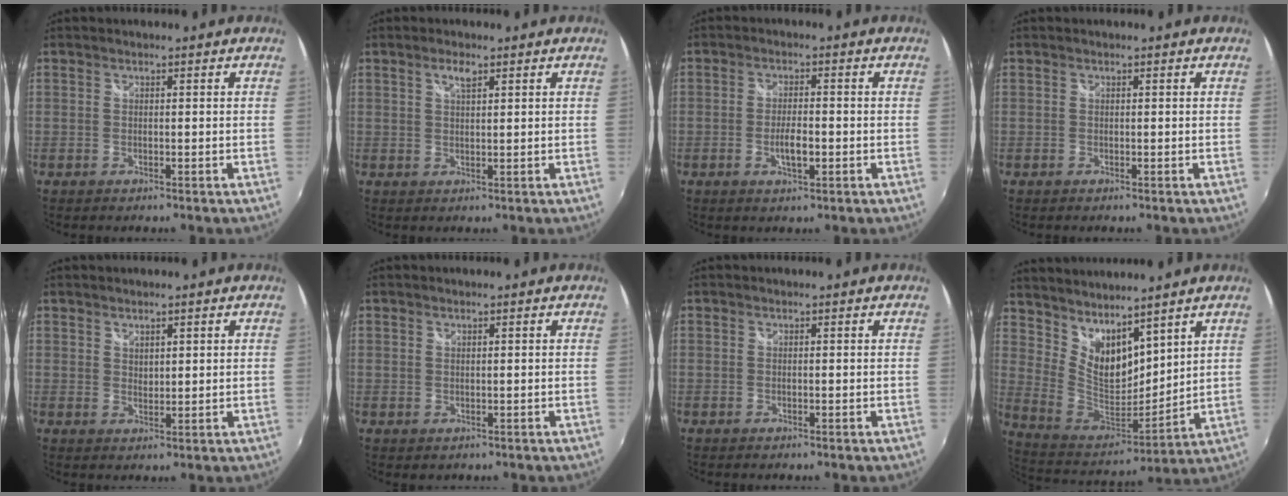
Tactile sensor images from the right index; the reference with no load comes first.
{"total": 2.3, "force": [1.4, 0.7, 1.7], "torque": [-0.029, 0.004, 0.023]}
{"total": 4.2, "force": [-1.3, 1.3, 3.7], "torque": [-0.074, -0.002, -0.022]}
{"total": 0.0}
{"total": 2.1, "force": [1.6, 1.1, 0.8], "torque": [-0.009, -0.001, 0.029]}
{"total": 0.9, "force": [0.3, 0.8, 0.1], "torque": [0.003, 0.000, 0.004]}
{"total": 0.0}
{"total": 13.9, "force": [10.1, 5.8, 7.5], "torque": [-0.135, -0.010, 0.202]}